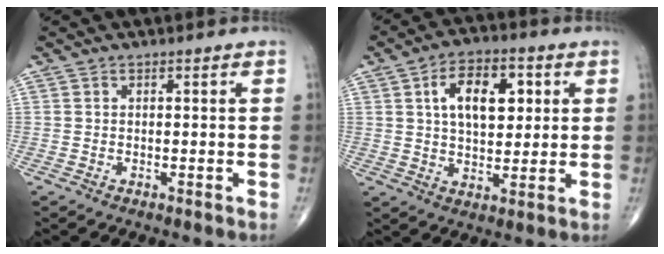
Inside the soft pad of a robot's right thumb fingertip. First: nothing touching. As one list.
[{"total": 11.7, "force": [3.2, 6.7, 9.1], "torque": [-0.118, -0.001, 0.049]}]